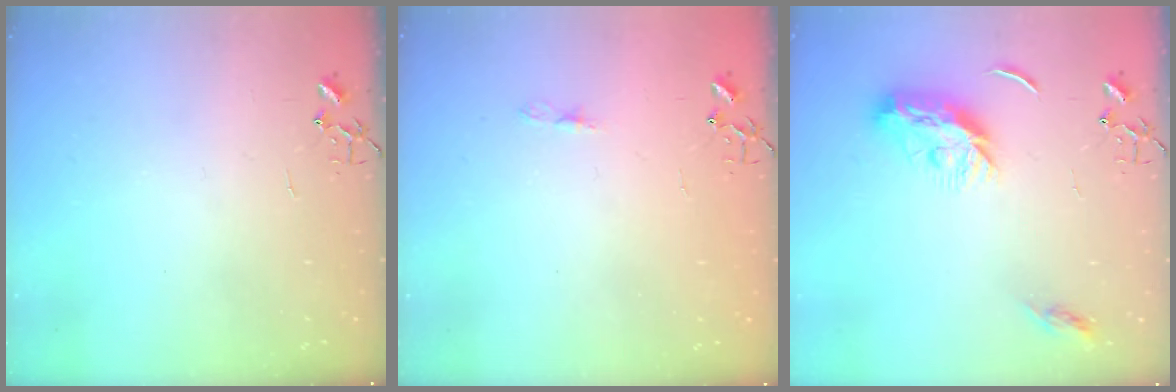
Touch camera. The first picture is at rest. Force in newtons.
{"total": 5.8, "press": 5.8, "slide": 0.5}
{"total": 9.6, "press": 9.6, "slide": 0.0}